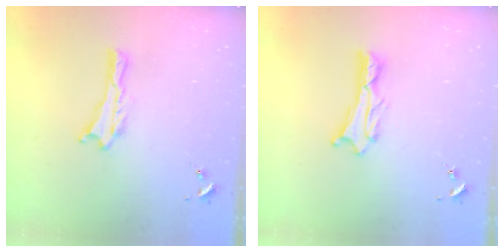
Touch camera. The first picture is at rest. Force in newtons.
{"total": 1.1, "press": 1.0, "slide": 0.2}